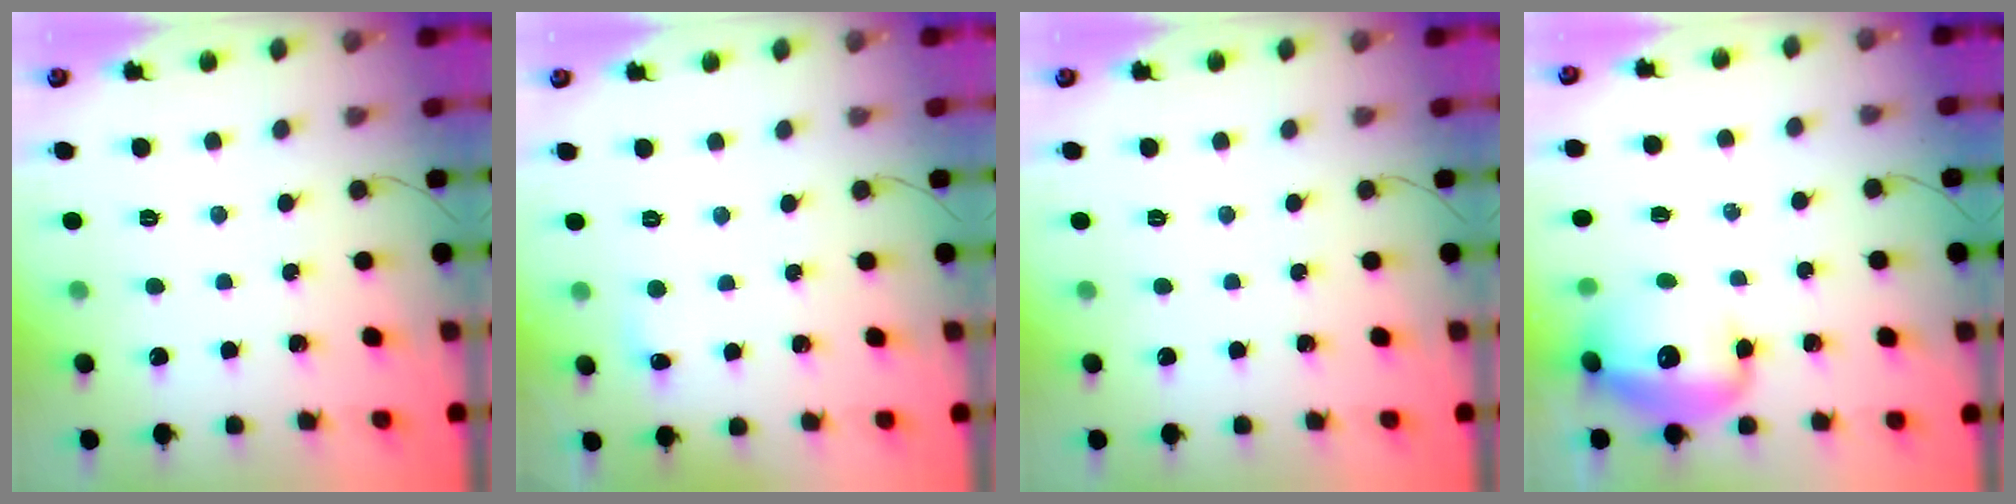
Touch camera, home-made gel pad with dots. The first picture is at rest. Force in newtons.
{"total": 4.0, "press": 3.9, "slide": 1.1}
{"total": 0.0}
{"total": 13.8, "press": 13.3, "slide": 3.8}